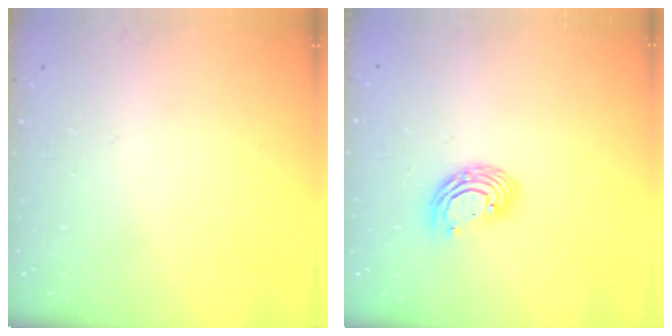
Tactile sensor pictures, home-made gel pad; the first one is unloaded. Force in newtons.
{"total": 8.0, "press": 7.9, "slide": 1.2}